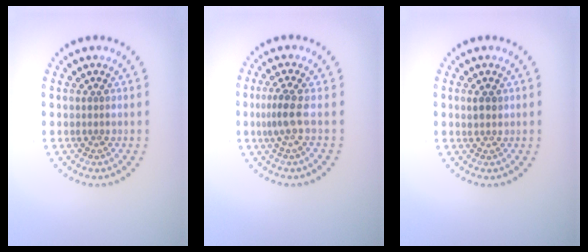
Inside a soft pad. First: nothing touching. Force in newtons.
{"total": 2.2, "press": 1.5, "slide": 1.6}
{"total": 1.3, "press": 1.2, "slide": 0.4}